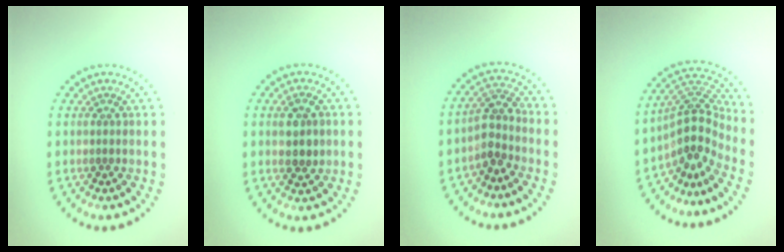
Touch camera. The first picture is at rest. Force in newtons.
{"total": 2.5, "press": 2.5, "slide": 0.4}
{"total": 2.6, "press": 2.0, "slide": 1.5}
{"total": 4.3, "press": 3.0, "slide": 3.1}